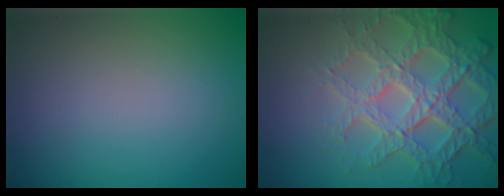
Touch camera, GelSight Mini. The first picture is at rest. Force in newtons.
{"total": 6.4, "press": 5.1, "slide": 3.8}